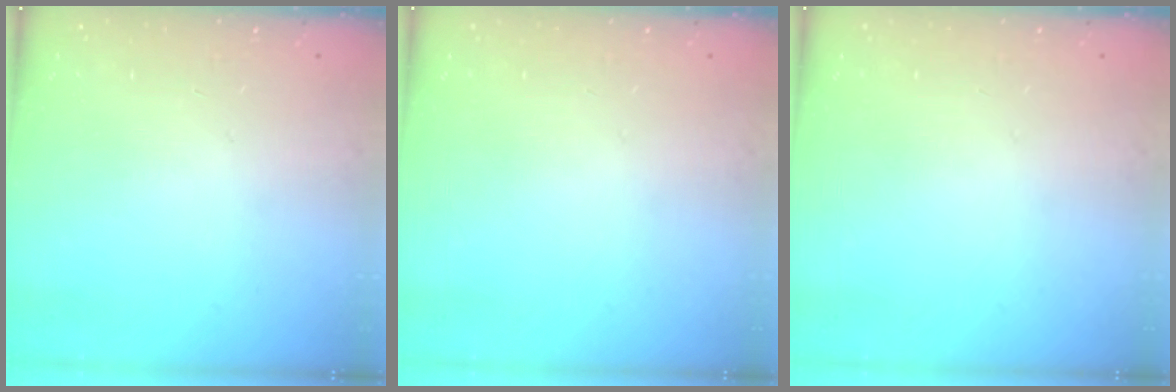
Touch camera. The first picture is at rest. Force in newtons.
{"total": 0.0}
{"total": 0.0}